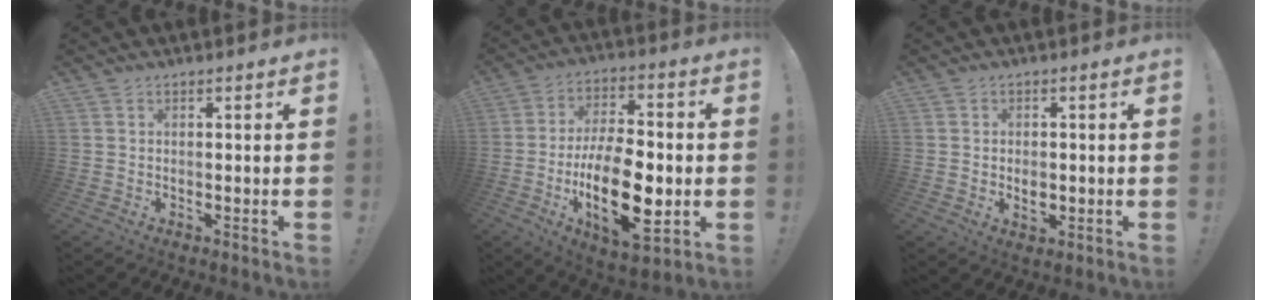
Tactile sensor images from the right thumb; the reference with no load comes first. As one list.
[{"total": 21.4, "force": [-4.9, 10.0, 18.3], "torque": [-0.328, 0.011, -0.071]}, {"total": 3.4, "force": [-0.5, 2.6, 2.2], "torque": [-0.023, 0.000, -0.010]}]